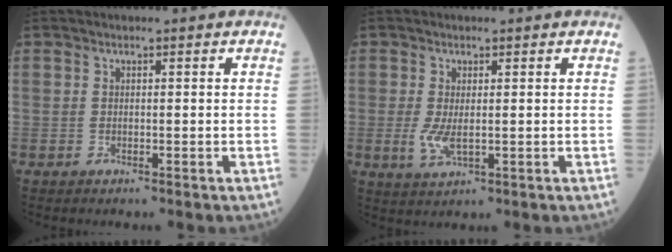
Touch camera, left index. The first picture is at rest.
{"total": 3.2, "force": [-0.3, 1.4, 2.9], "torque": [-0.068, -0.008, 0.000]}